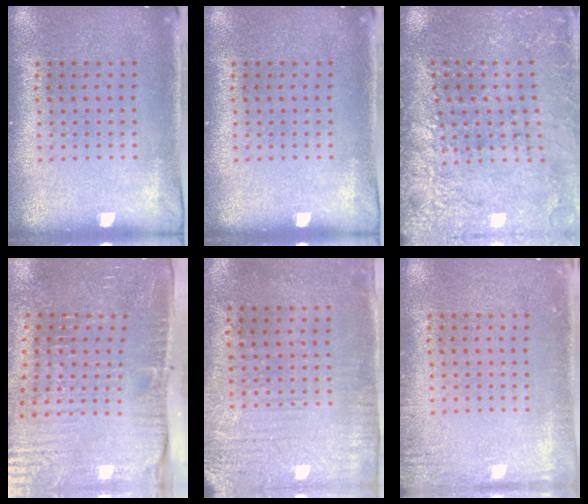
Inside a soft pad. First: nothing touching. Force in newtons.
{"total": 0.0}
{"total": 3.0, "press": 3.0, "slide": 0.5}
{"total": 4.8, "press": 4.3, "slide": 2.1}
{"total": 3.1, "press": 2.5, "slide": 1.9}
{"total": 1.7, "press": 1.7, "slide": 0.2}